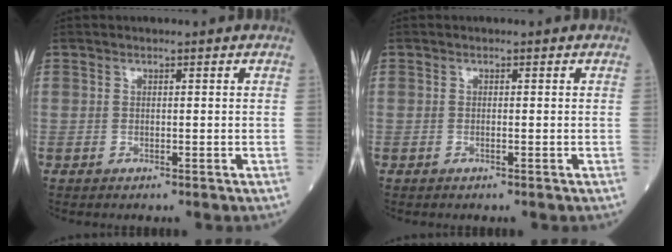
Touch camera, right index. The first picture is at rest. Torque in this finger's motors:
{"motor_torque": [0.07, 0.13, 0.03, -0.01]}